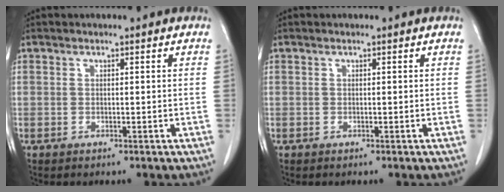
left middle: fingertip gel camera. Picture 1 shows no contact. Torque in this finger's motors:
{"motor_torque": [0.00, 0.00, -0.08, 0.00]}